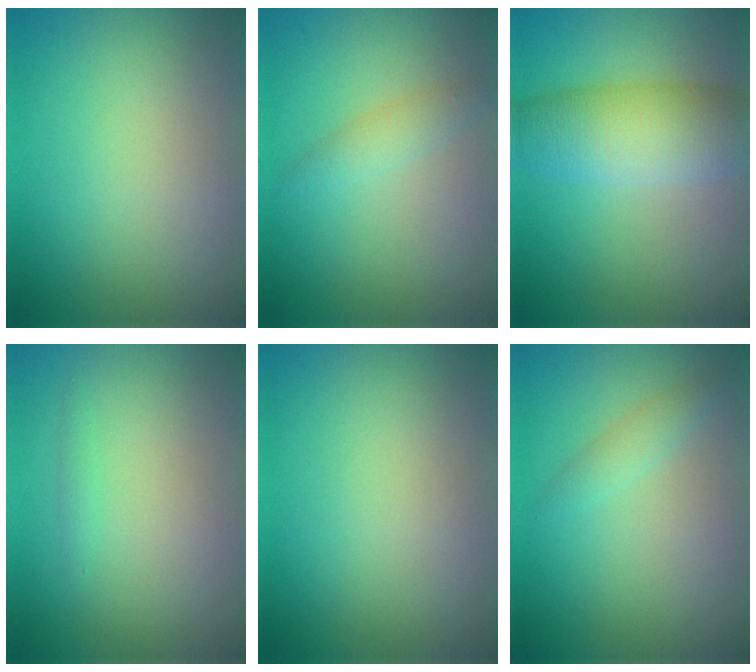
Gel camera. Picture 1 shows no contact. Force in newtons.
{"total": 1.6, "press": 1.6, "slide": 0.1}
{"total": 7.1, "press": 7.1, "slide": 0.2}
{"total": 0.5, "press": 0.5, "slide": 0.0}
{"total": 0.0}
{"total": 1.3, "press": 1.3, "slide": 0.0}